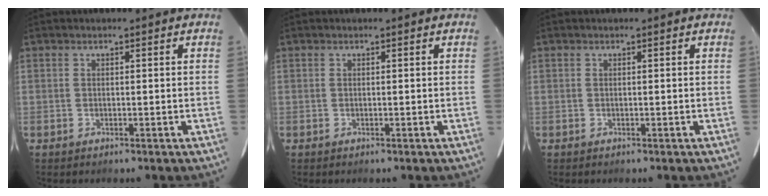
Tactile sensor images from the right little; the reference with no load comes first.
{"total": 0.0}
{"total": 0.0}